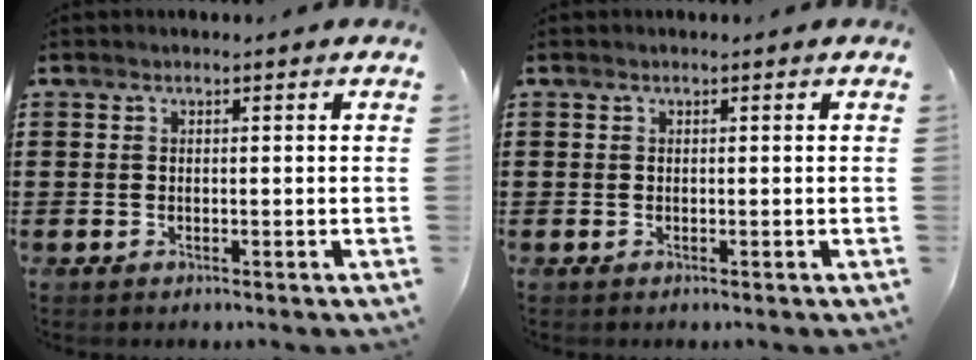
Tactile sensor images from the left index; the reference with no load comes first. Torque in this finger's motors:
{"motor_torque": [-0.01, -0.01, -0.02, 0.00]}